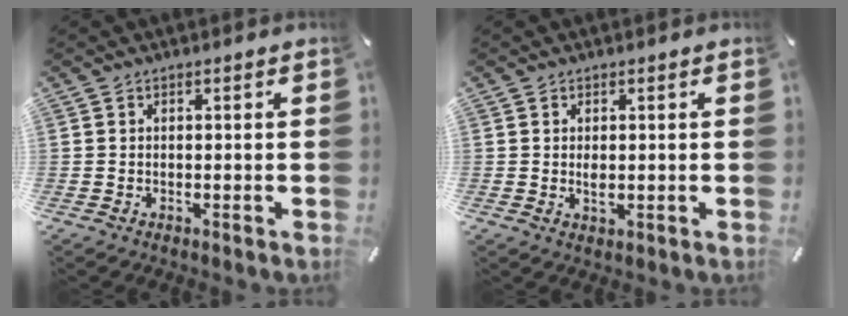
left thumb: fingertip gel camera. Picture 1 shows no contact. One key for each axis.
{"total": 2.1, "fx": 0.1, "fy": 0.9, "fz": 1.9, "tx": -0.037, "ty": -0.006, "tz": -0.003}